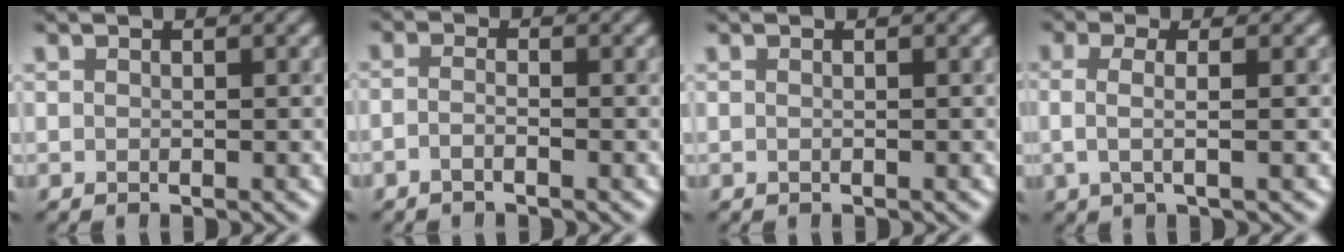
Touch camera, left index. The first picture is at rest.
{"total": 1.2, "force": [-0.8, 0.3, 0.8], "torque": [-0.017, 0.001, -0.018]}
{"total": 0.8, "force": [0.2, 0.5, 0.6], "torque": [0.001, -0.006, -0.008]}
{"total": 2.5, "force": [0.0, 0.9, 2.4], "torque": [-0.045, 0.001, -0.001]}